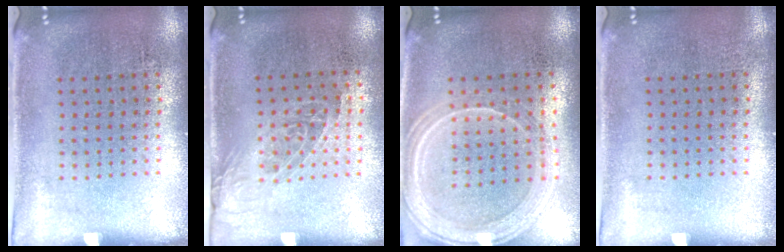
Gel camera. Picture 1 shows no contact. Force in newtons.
{"total": 1.3, "press": 1.0, "slide": 0.8}
{"total": 1.3, "press": 1.3, "slide": 0.1}
{"total": 0.0}